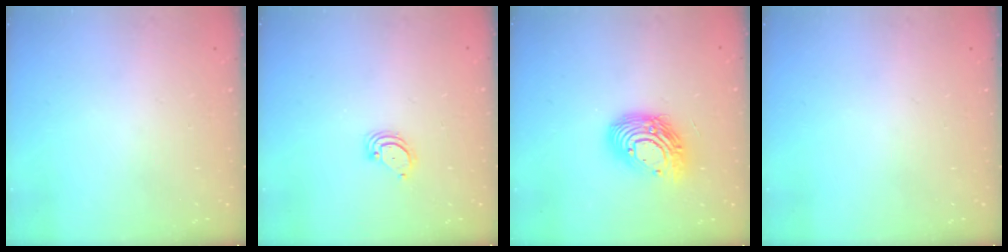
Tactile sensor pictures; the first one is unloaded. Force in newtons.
{"total": 3.4, "press": 3.3, "slide": 0.3}
{"total": 14.9, "press": 14.9, "slide": 1.3}
{"total": 0.0}